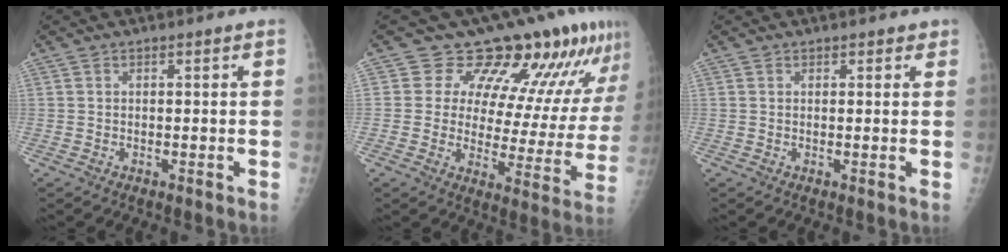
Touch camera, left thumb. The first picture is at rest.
{"total": 18.2, "force": [14.3, 7.9, 8.0], "torque": [-0.045, -0.077, 0.167]}
{"total": 1.1, "force": [0.8, 0.7, 0.0], "torque": [0.015, -0.004, 0.005]}